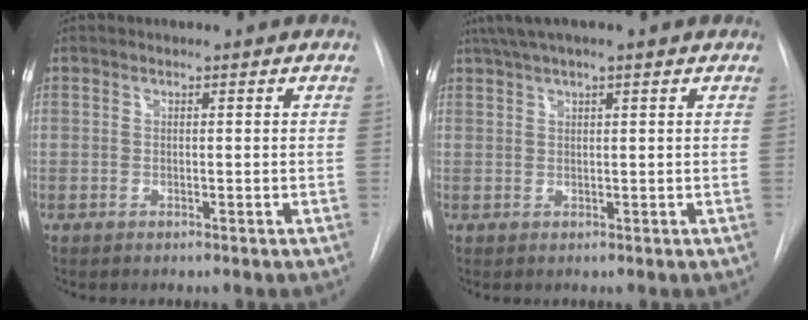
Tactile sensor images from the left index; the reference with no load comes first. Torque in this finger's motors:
{"motor_torque": [0.76, -0.93, 0.51, 0.13]}